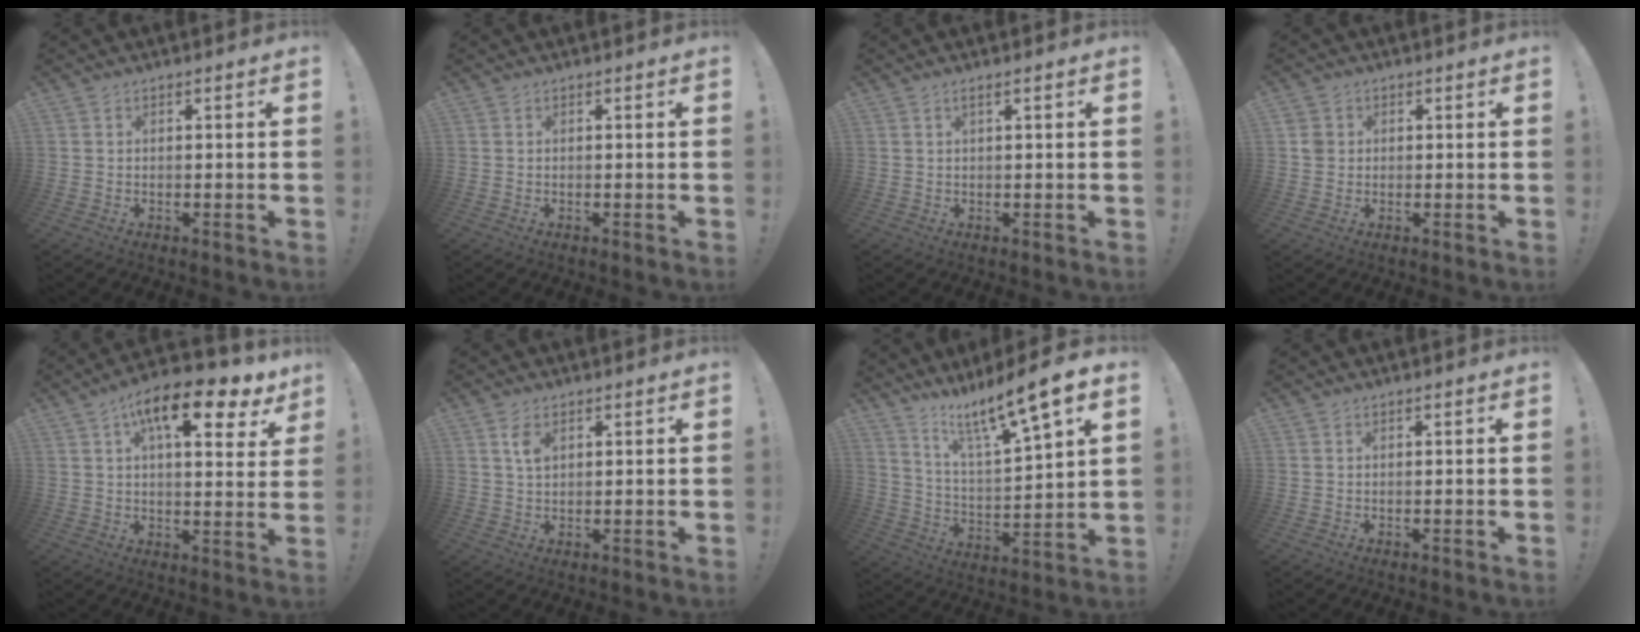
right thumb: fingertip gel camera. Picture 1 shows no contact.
{"total": 0.0}
{"total": 1.7, "force": [0.6, 0.0, 1.6], "torque": [-0.030, -0.001, 0.009]}
{"total": 2.7, "force": [0.5, 2.5, 0.9], "torque": [-0.007, 0.002, 0.008]}
{"total": 16.1, "force": [7.9, 5.9, 12.8], "torque": [-0.186, -0.041, 0.123]}
{"total": 3.7, "force": [1.8, 1.8, 2.7], "torque": [-0.041, -0.005, 0.030]}
{"total": 13.0, "force": [10.0, 0.3, 8.3], "torque": [-0.155, -0.076, 0.157]}
{"total": 0.0}